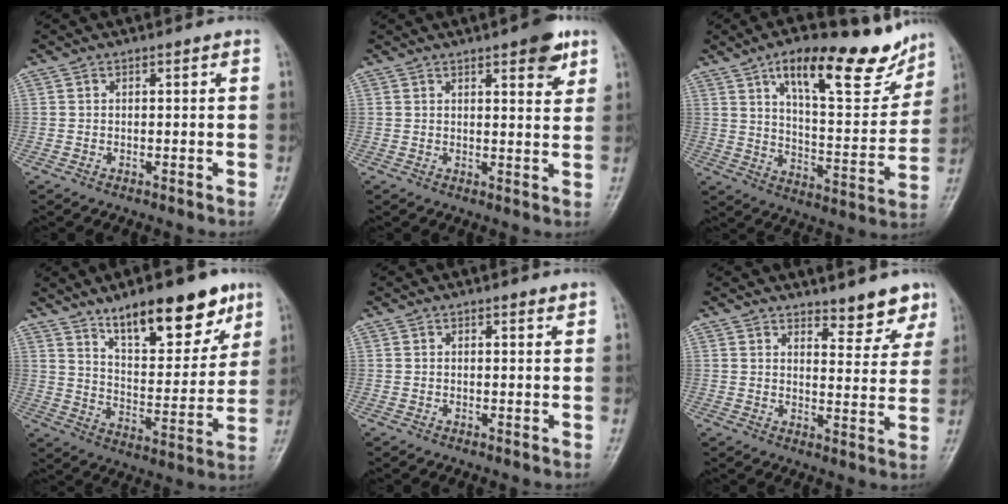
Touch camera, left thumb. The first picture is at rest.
{"total": 6.2, "force": [3.6, 2.0, 4.6], "torque": [-0.046, -0.016, 0.040]}
{"total": 20.7, "force": [13.3, 7.3, 14.1], "torque": [-0.160, -0.059, 0.207]}
{"total": 18.0, "force": [11.8, 6.8, 11.8], "torque": [-0.125, -0.069, 0.192]}
{"total": 0.7, "force": [0.7, 0.2, 0.3], "torque": [-0.005, -0.006, 0.007]}
{"total": 6.4, "force": [5.5, 2.3, 2.4], "torque": [-0.001, -0.045, 0.069]}